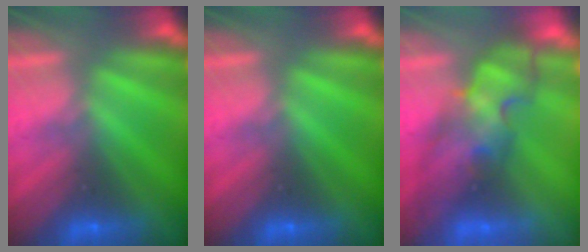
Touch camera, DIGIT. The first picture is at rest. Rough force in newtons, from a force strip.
{"total": 0.0}
{"total": 3.7}